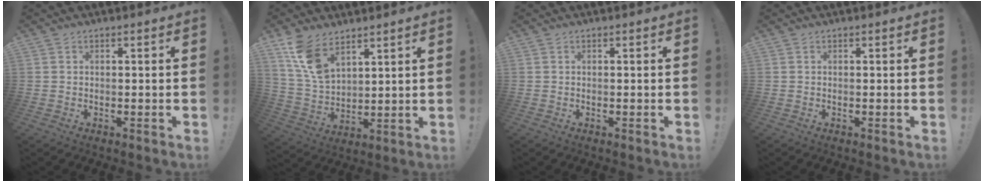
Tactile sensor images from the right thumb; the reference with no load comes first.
{"total": 12.4, "force": [8.0, 6.9, 6.5], "torque": [-0.123, -0.040, 0.156]}
{"total": 0.0}
{"total": 0.0}